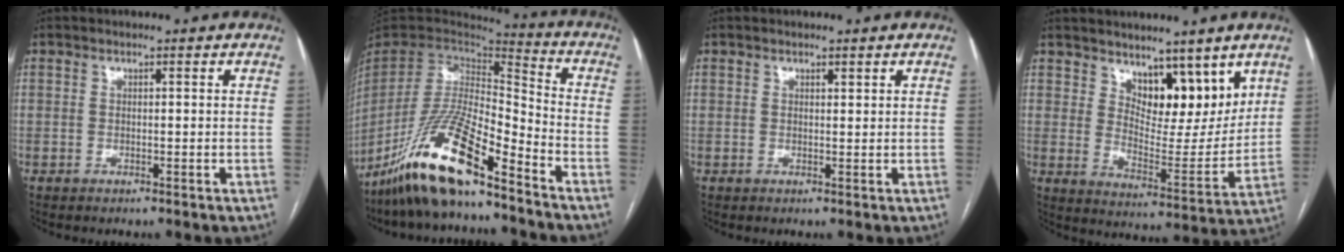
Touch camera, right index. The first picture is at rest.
{"total": 17.2, "force": [-12.2, 3.0, 11.8], "torque": [-0.240, -0.015, -0.228]}
{"total": 0.7, "force": [0.6, 0.2, 0.3], "torque": [-0.004, -0.004, 0.009]}
{"total": 10.4, "force": [6.9, 4.6, 6.2], "torque": [-0.085, -0.009, 0.123]}